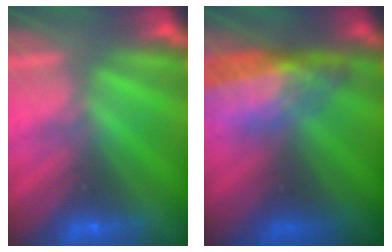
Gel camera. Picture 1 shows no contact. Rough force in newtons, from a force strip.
{"total": 12.7}